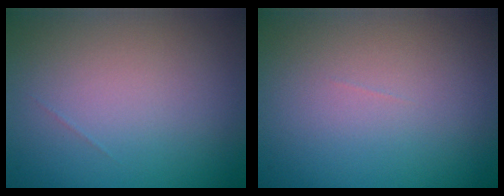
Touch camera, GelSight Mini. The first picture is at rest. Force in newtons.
{"total": 0.0}